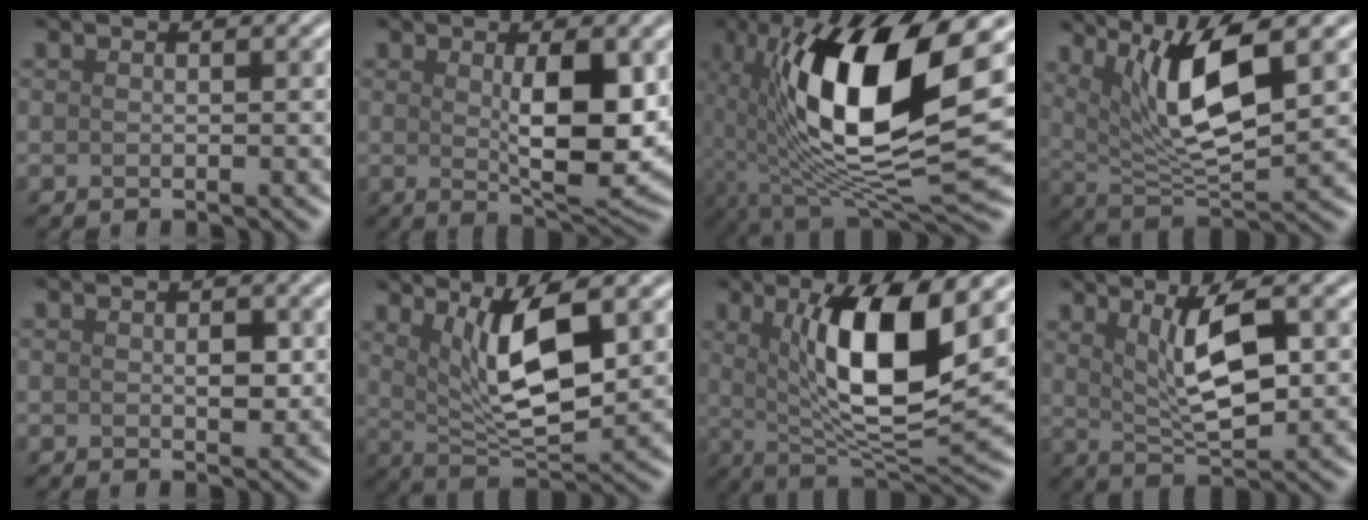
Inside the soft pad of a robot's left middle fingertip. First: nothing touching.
{"total": 6.5, "force": [0.7, 2.1, 6.1], "torque": [-0.098, -0.010, 0.018]}
{"total": 14.7, "force": [2.0, 5.2, 13.6], "torque": [-0.242, -0.014, 0.031]}
{"total": 8.1, "force": [3.1, 2.3, 7.1], "torque": [-0.131, -0.013, 0.059]}
{"total": 1.7, "force": [-0.1, 1.0, 1.4], "torque": [-0.021, -0.002, 0.001]}
{"total": 7.5, "force": [2.4, 2.3, 6.7], "torque": [-0.122, -0.012, 0.049]}
{"total": 10.0, "force": [2.3, 2.8, 9.3], "torque": [-0.146, -0.014, 0.045]}
{"total": 5.7, "force": [1.6, 1.7, 5.2], "torque": [-0.096, -0.005, 0.034]}